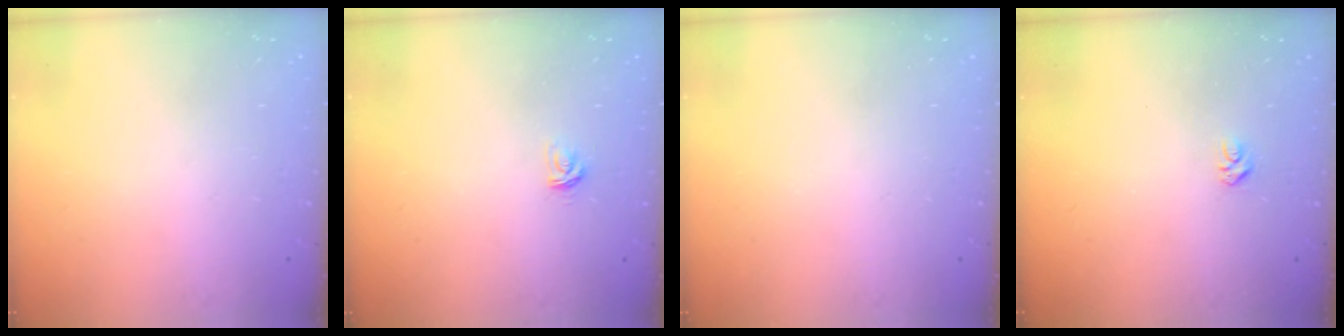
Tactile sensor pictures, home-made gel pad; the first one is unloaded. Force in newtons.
{"total": 2.7, "press": 2.7, "slide": 0.4}
{"total": 0.0}
{"total": 2.8, "press": 2.8, "slide": 0.4}